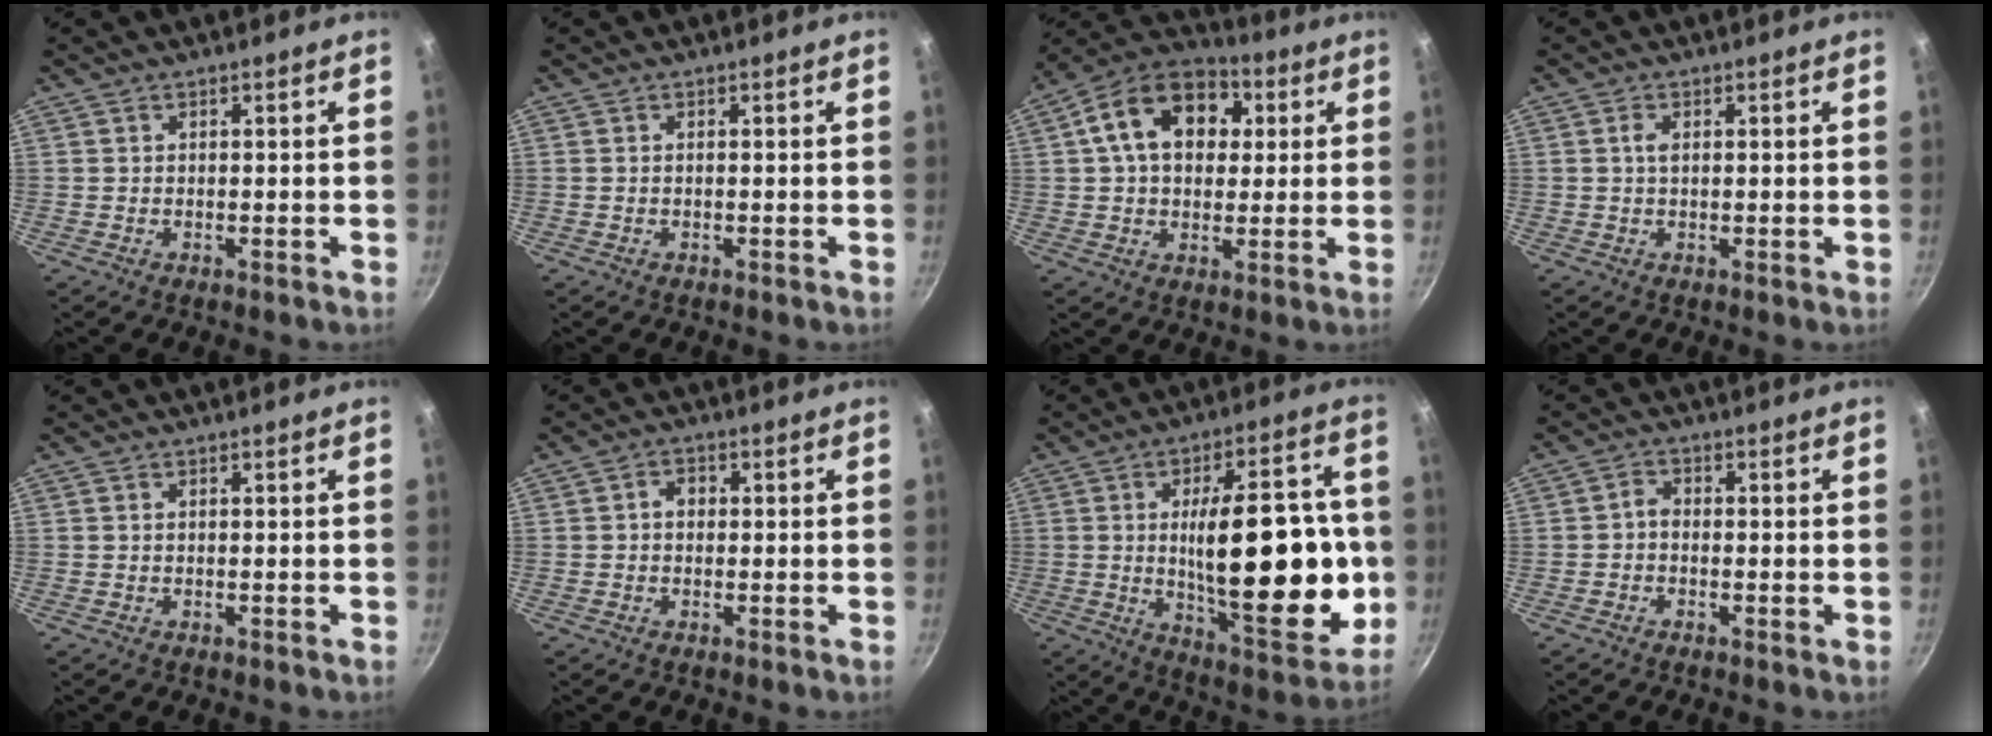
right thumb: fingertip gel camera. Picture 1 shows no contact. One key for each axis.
{"total": 0.0}
{"total": 16.5, "fx": 4.0, "fy": 11.7, "fz": 11.0, "tx": -0.157, "ty": 0.022, "tz": 0.048}
{"total": 1.5, "fx": 0.3, "fy": 0.6, "fz": 1.3, "tx": -0.027, "ty": 0.002, "tz": 0.004}
{"total": 0.0}
{"total": 2.4, "fx": 0.1, "fy": 2.0, "fz": 1.4, "tx": -0.013, "ty": 0.008, "tz": -0.001}
{"total": 26.9, "fx": -1.3, "fy": 11.0, "fz": 24.5, "tx": -0.323, "ty": -0.005, "tz": -0.007}
{"total": 2.0, "fx": -0.8, "fy": 1.1, "fz": 1.4, "tx": -0.033, "ty": 0.008, "tz": -0.023}